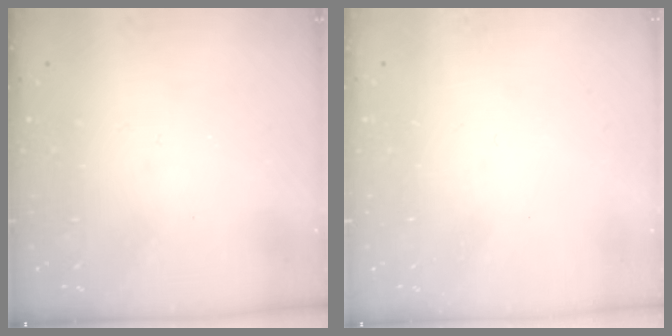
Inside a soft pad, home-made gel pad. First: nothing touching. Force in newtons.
{"total": 0.0}